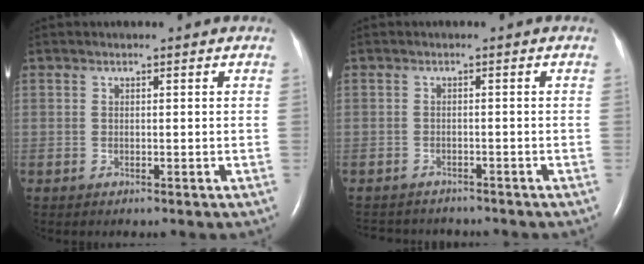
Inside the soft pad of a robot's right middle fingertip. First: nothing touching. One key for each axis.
{"total": 6.9, "fx": -6.4, "fy": 2.0, "fz": 1.3, "tx": -0.024, "ty": -0.002, "tz": -0.085}